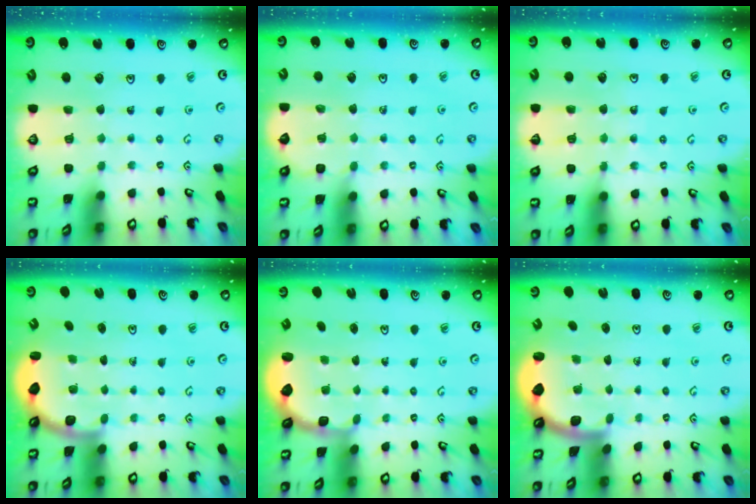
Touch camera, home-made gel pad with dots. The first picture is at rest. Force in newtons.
{"total": 2.3, "press": 2.2, "slide": 0.4}
{"total": 4.6, "press": 4.2, "slide": 1.9}
{"total": 3.4, "press": 2.9, "slide": 1.8}
{"total": 2.7, "press": 2.0, "slide": 1.8}
{"total": 2.5, "press": 2.4, "slide": 0.8}